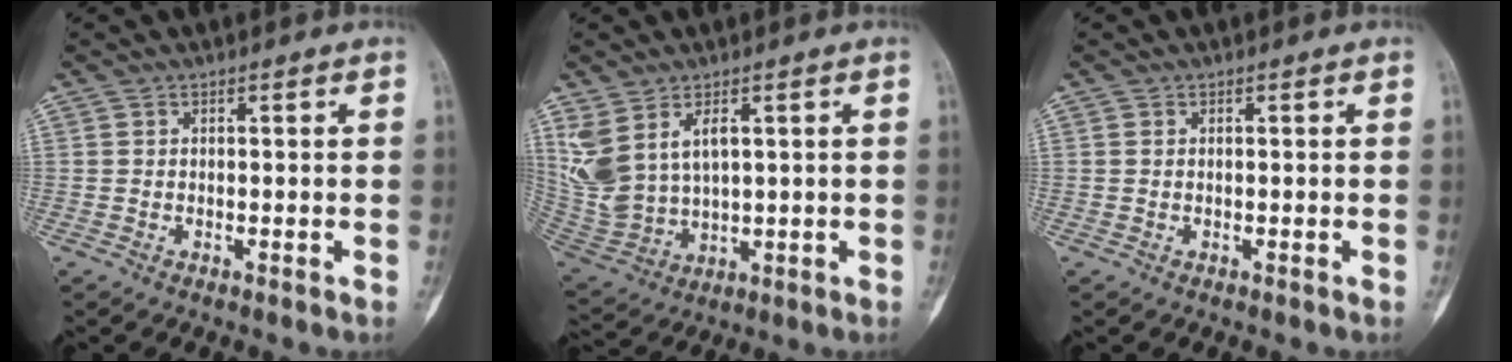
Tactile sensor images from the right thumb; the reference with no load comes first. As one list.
[{"total": 11.5, "force": [4.4, 6.8, 8.2], "torque": [-0.170, -0.014, 0.111]}, {"total": 0.0}]